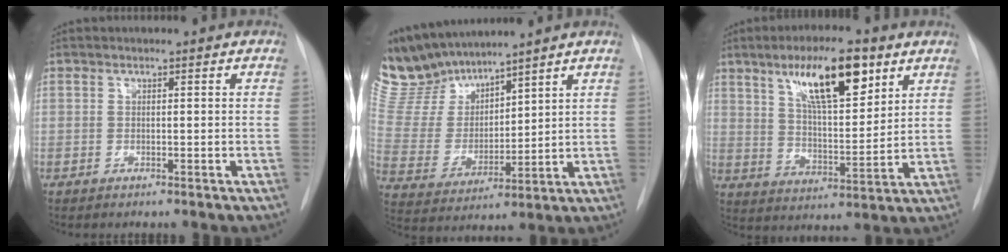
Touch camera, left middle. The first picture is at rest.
{"total": 12.4, "force": [11.6, 3.3, 3.1], "torque": [-0.084, 0.006, 0.247]}
{"total": 13.5, "force": [7.4, 3.3, 10.8], "torque": [-0.182, 0.005, 0.128]}